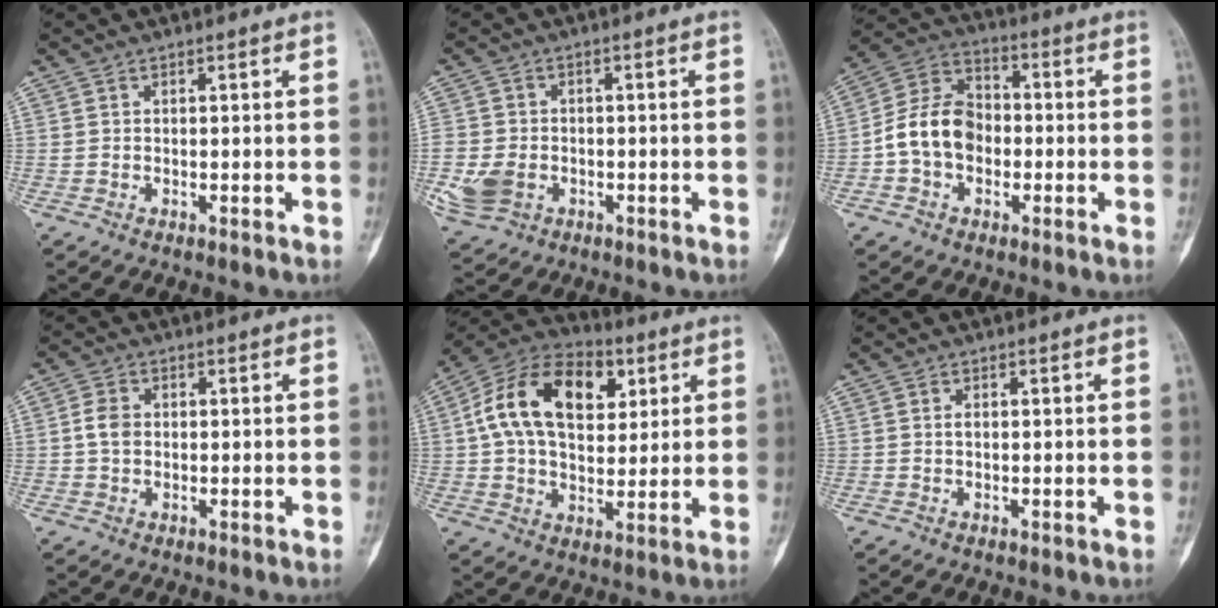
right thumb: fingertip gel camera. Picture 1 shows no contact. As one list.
[{"total": 7.9, "force": [-2.2, 6.2, 4.5], "torque": [-0.098, 0.004, -0.032]}, {"total": 11.7, "force": [-1.7, 8.9, 7.4], "torque": [-0.120, 0.040, -0.042]}, {"total": 3.6, "force": [0.2, 2.7, 2.4], "torque": [-0.045, 0.005, -0.001]}, {"total": 19.4, "force": [5.3, 12.4, 14.0], "torque": [-0.212, 0.006, 0.080]}, {"total": 0.6, "force": [0.1, 0.3, 0.5], "torque": [-0.008, 0.001, 0.002]}]